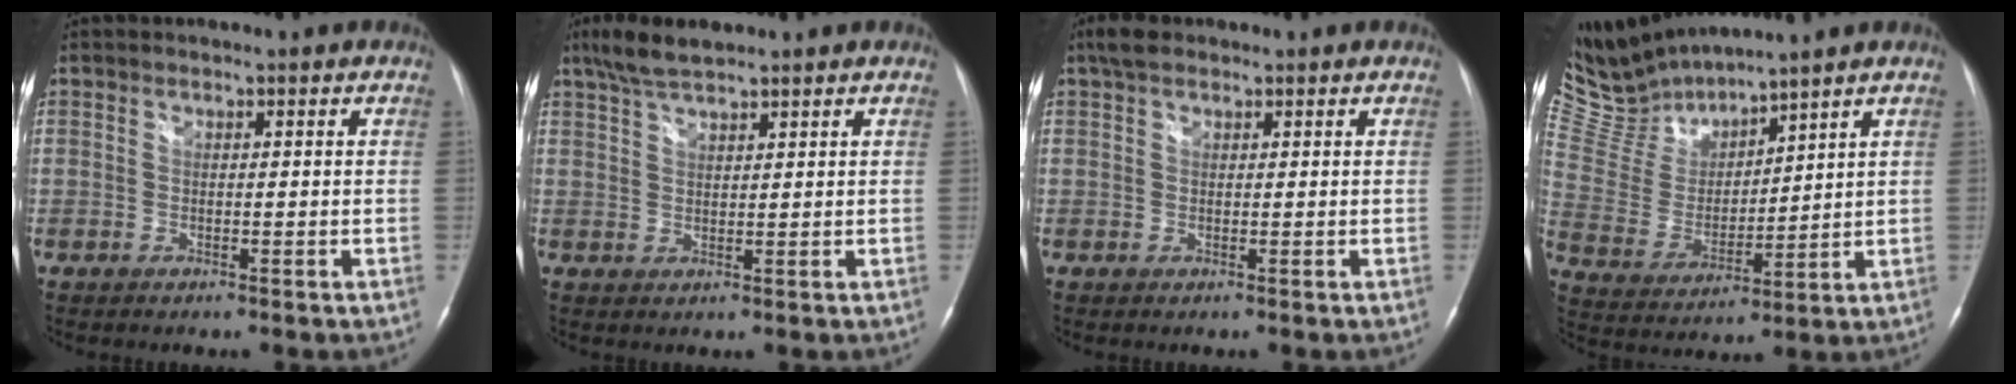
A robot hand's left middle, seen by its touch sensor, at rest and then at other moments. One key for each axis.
{"total": 4.9, "fx": 4.0, "fy": 0.7, "fz": 2.7, "tx": -0.064, "ty": 0.013, "tz": 0.079}
{"total": 2.5, "fx": 1.8, "fy": 1.3, "fz": 1.2, "tx": -0.028, "ty": 0.018, "tz": 0.033}
{"total": 10.0, "fx": 9.9, "fy": 0.2, "fz": 1.0, "tx": -0.052, "ty": 0.004, "tz": 0.224}